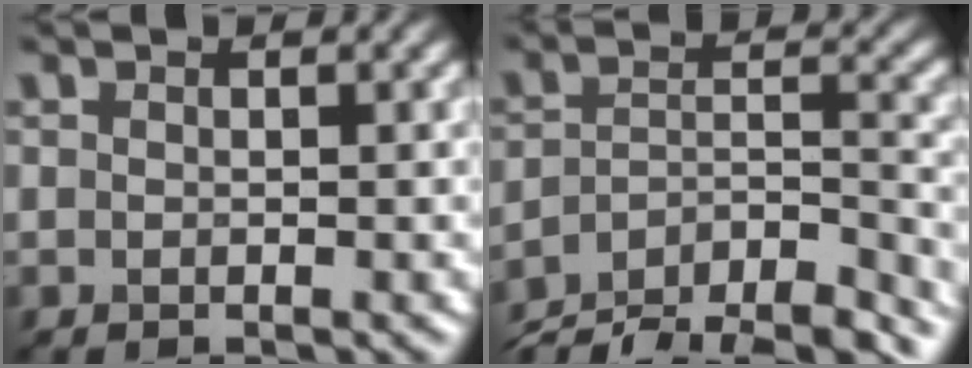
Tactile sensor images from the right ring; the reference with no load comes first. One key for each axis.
{"total": 11.7, "fx": -10.3, "fy": 3.6, "fz": 4.0, "tx": -0.067, "ty": -0.001, "tz": -0.149}